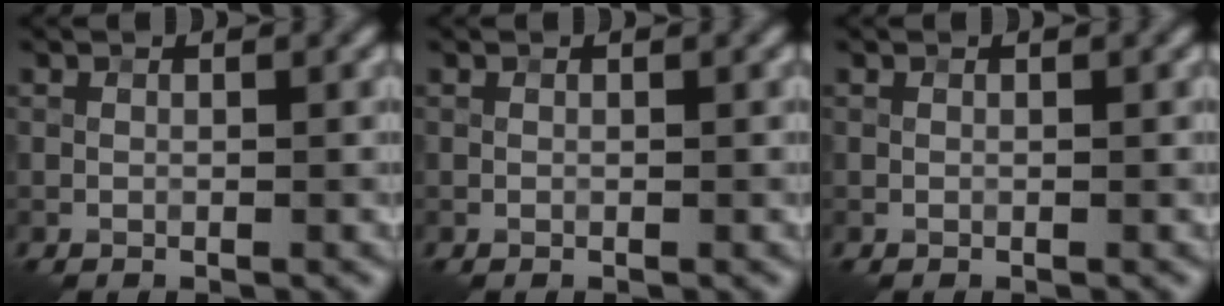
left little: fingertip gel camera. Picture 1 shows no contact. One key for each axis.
{"total": 0.0}
{"total": 0.0}